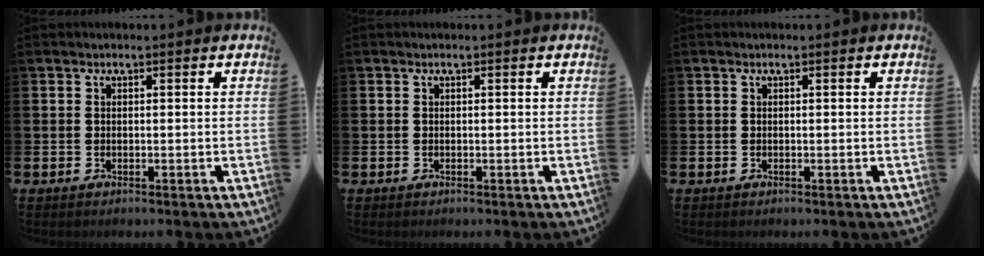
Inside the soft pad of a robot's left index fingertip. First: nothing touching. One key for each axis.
{"total": 0.0}
{"total": 0.0}